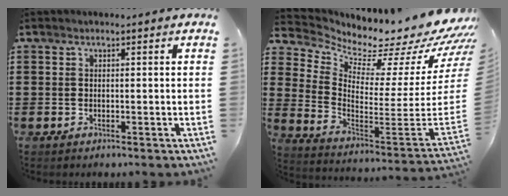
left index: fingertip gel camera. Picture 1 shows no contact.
{"total": 4.9, "force": [4.4, 1.0, 1.9], "torque": [-0.036, -0.081, 0.059]}